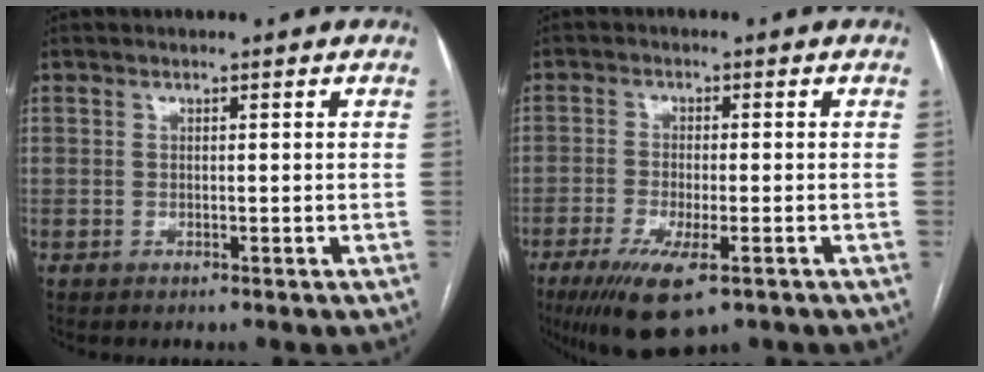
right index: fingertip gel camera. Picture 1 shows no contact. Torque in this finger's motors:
{"motor_torque": [1.27, -0.33, 0.55, 0.13]}